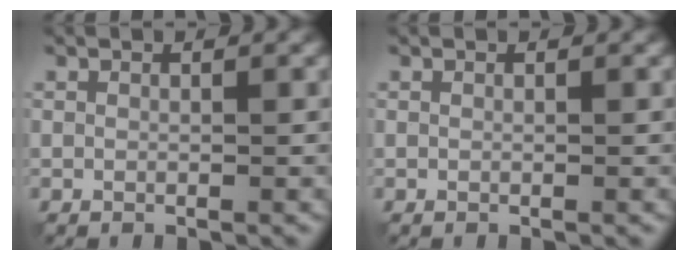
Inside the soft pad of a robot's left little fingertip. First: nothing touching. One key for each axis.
{"total": 0.0}